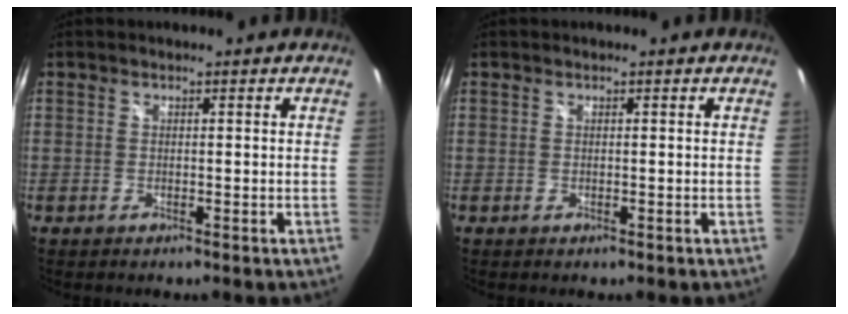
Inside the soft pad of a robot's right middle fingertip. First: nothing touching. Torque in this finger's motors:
{"motor_torque": [0.58, -1.56, 0.11, 0.00]}